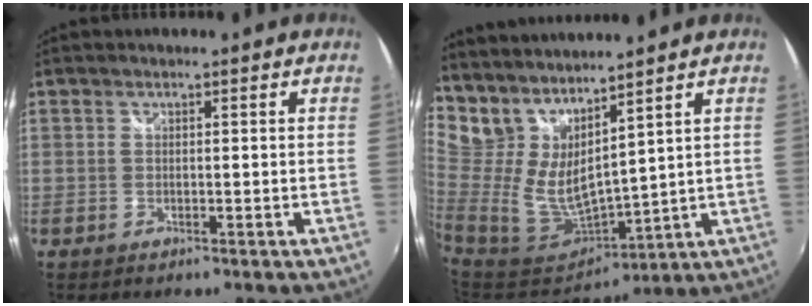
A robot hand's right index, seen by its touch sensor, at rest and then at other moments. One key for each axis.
{"total": 11.4, "fx": 8.3, "fy": 3.1, "fz": 7.1, "tx": -0.134, "ty": -0.022, "tz": 0.174}